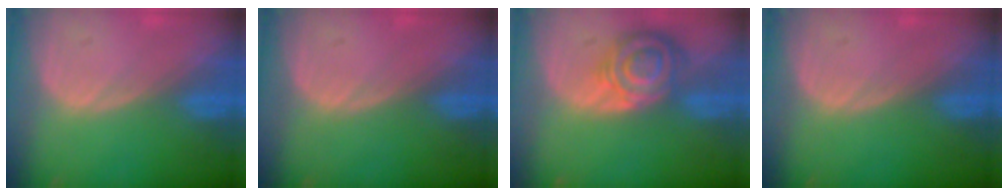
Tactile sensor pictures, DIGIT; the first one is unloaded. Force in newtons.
{"total": 0.0}
{"total": 8.2, "press": 7.2, "slide": 4.0}
{"total": 0.0}